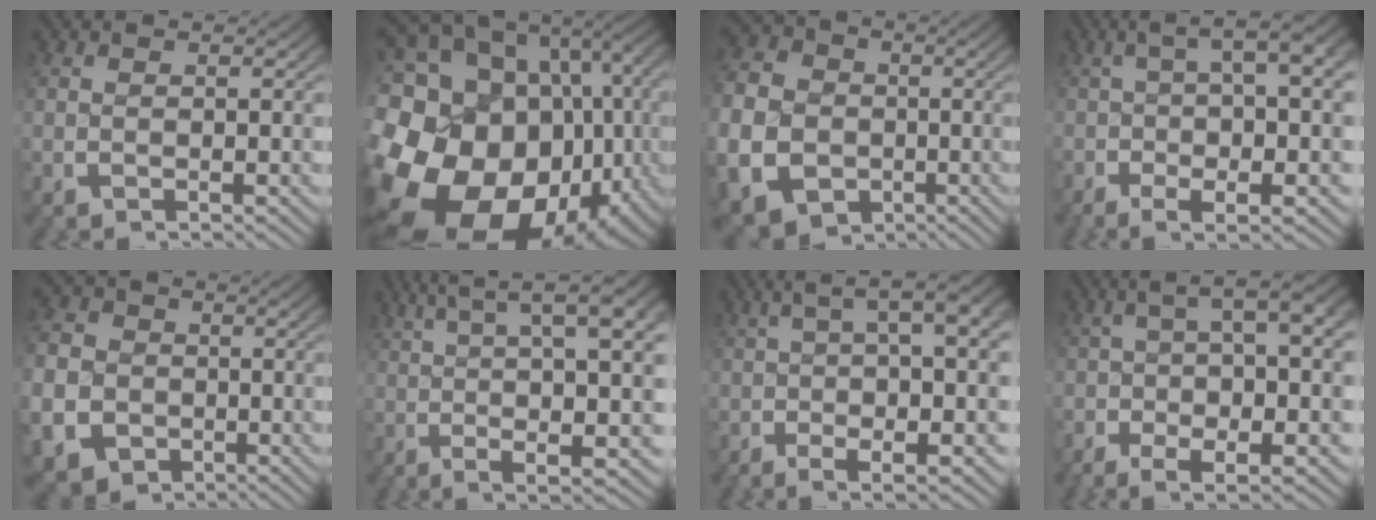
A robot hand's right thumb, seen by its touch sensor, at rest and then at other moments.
{"total": 28.2, "force": [-4.2, 21.5, 17.8], "torque": [-0.359, -0.081, -0.046]}
{"total": 14.8, "force": [-4.1, 12.6, 6.7], "torque": [-0.163, -0.052, -0.064]}
{"total": 9.0, "force": [0.6, 3.8, 8.1], "torque": [-0.097, 0.020, -0.002]}
{"total": 11.8, "force": [-3.3, 10.3, 4.8], "torque": [-0.111, -0.045, -0.053]}
{"total": 11.2, "force": [2.6, 3.9, 10.2], "torque": [-0.121, 0.020, 0.029]}
{"total": 8.9, "force": [1.5, 3.4, 8.1], "torque": [-0.089, 0.032, 0.005]}
{"total": 9.1, "force": [-0.3, 4.2, 8.0], "torque": [-0.101, 0.011, -0.014]}